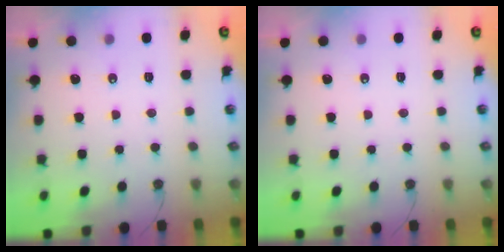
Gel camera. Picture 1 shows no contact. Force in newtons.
{"total": 0.0}